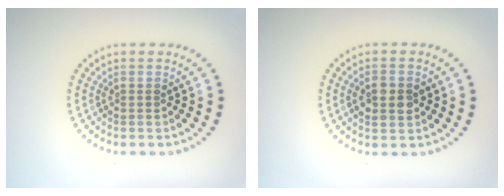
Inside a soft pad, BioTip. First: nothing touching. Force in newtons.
{"total": 2.9, "press": 2.9, "slide": 0.0}